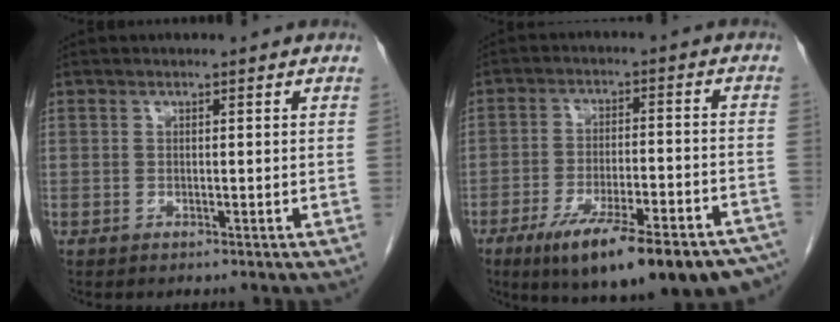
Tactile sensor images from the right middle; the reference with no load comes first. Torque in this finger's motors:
{"motor_torque": [1.11, -1.03, 0.31, 0.12]}